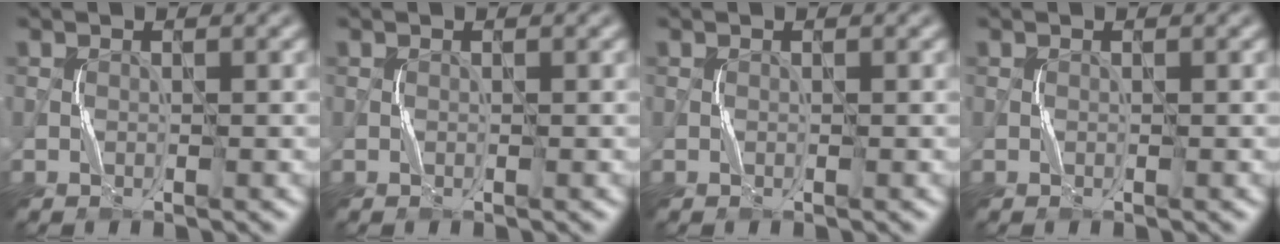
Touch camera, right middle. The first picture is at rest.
{"total": 0.0}
{"total": 0.0}
{"total": 0.0}